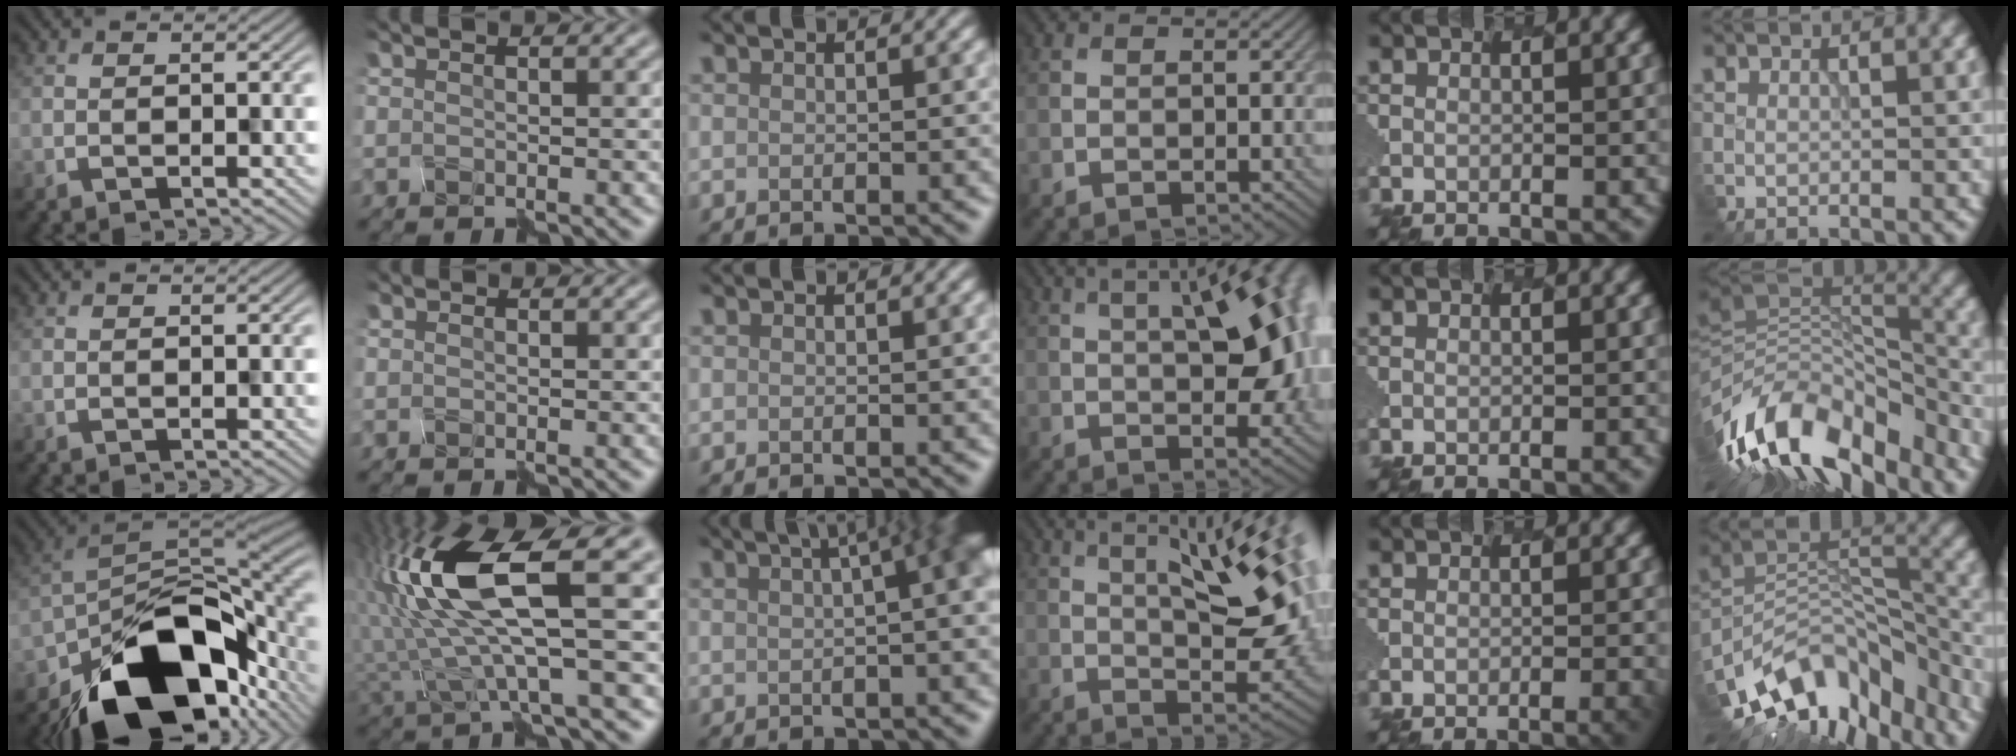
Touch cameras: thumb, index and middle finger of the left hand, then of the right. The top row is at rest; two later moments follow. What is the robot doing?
{"motion": "disassemble", "object": "spray bottle"}